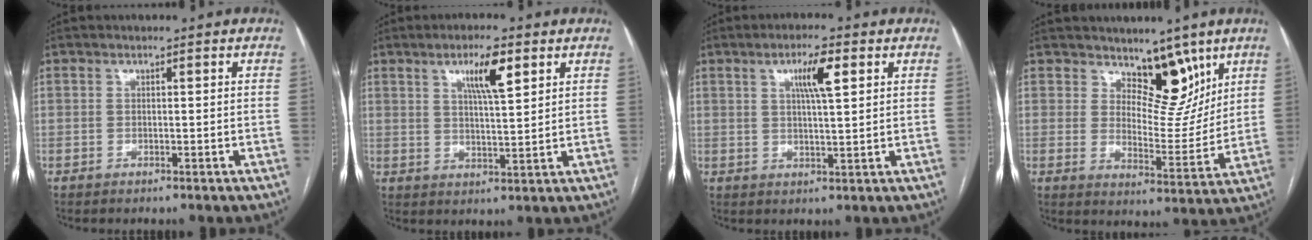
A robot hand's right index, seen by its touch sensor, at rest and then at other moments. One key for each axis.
{"total": 6.7, "fx": 3.4, "fy": 1.0, "fz": 5.6, "tx": -0.100, "ty": 0.002, "tz": 0.057}
{"total": 5.7, "fx": 2.4, "fy": 0.7, "fz": 5.1, "tx": -0.091, "ty": 0.004, "tz": 0.040}
{"total": 8.5, "fx": 6.1, "fy": 4.2, "fz": 4.1, "tx": -0.046, "ty": -0.010, "tz": 0.103}